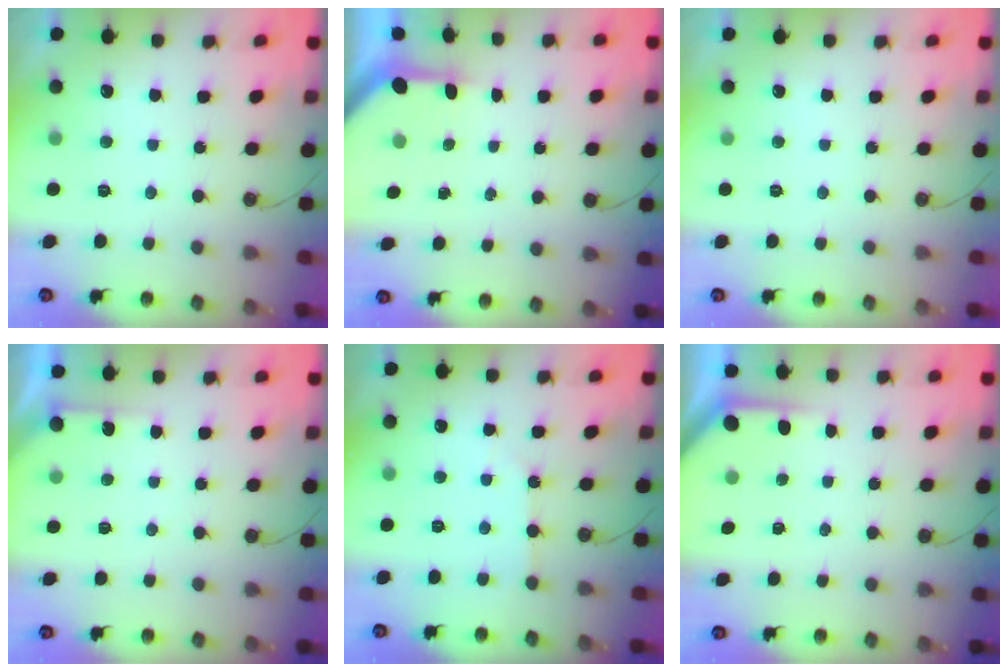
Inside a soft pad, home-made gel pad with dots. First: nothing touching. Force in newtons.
{"total": 3.4, "press": 3.4, "slide": 0.3}
{"total": 0.0}
{"total": 3.3, "press": 3.3, "slide": 0.5}
{"total": 3.6, "press": 3.5, "slide": 0.5}
{"total": 2.2, "press": 2.2, "slide": 0.3}